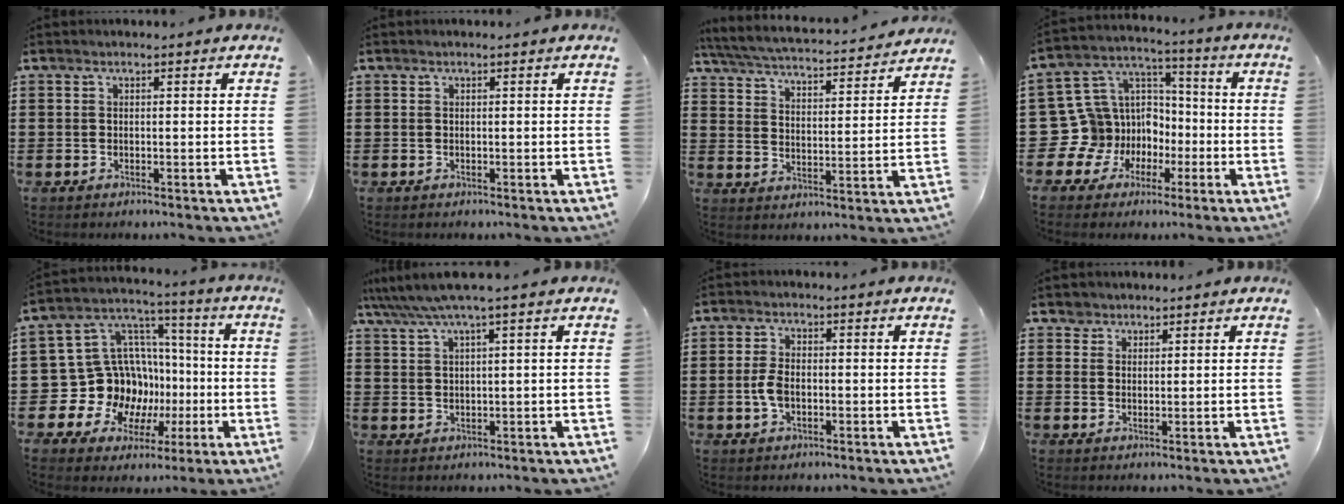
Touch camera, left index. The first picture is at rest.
{"total": 0.0}
{"total": 4.8, "force": [4.5, -0.1, 1.4], "torque": [-0.052, -0.033, 0.072]}
{"total": 13.0, "force": [-3.9, 12.0, 3.1], "torque": [-0.117, -0.003, -0.047]}
{"total": 15.3, "force": [-2.5, 14.1, 5.3], "torque": [-0.149, -0.018, -0.012]}
{"total": 3.9, "force": [2.6, -0.2, 2.9], "torque": [-0.063, -0.003, 0.044]}
{"total": 3.7, "force": [-0.4, 2.0, 3.1], "torque": [-0.079, -0.004, -0.014]}
{"total": 2.0, "force": [1.6, 1.2, -0.2], "torque": [-0.001, 0.005, 0.033]}